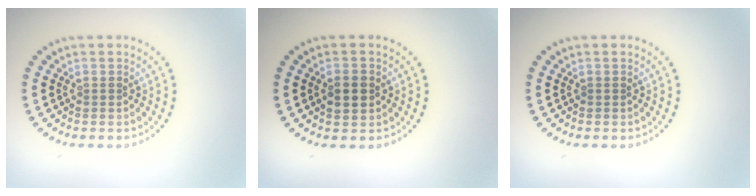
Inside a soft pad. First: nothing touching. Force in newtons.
{"total": 2.4, "press": 2.4, "slide": 0.1}
{"total": 0.0}